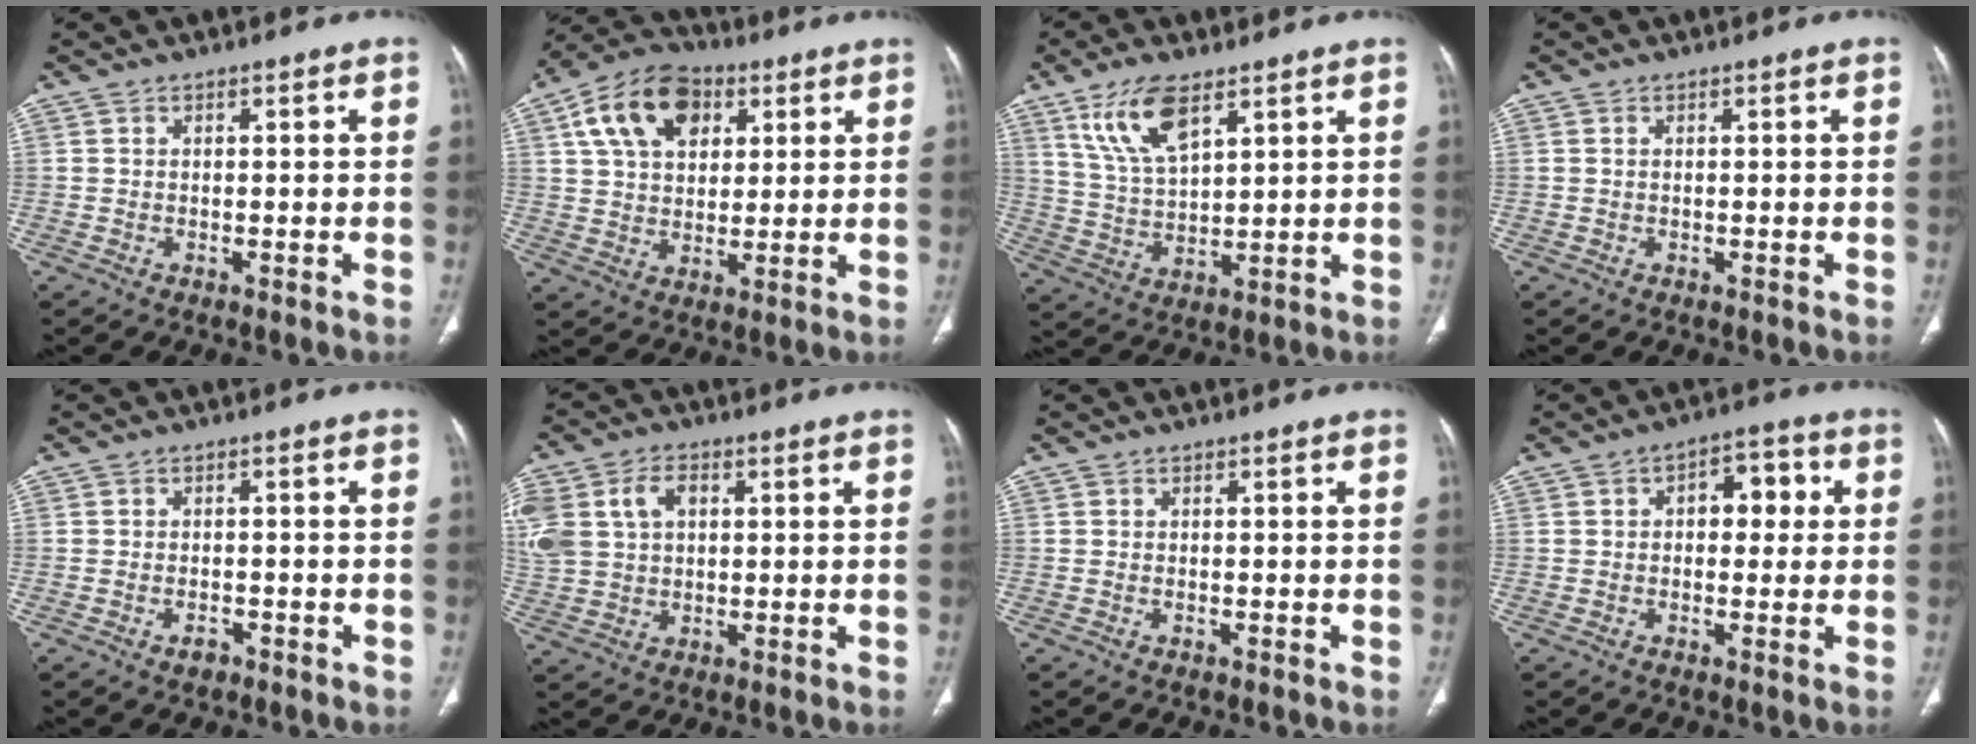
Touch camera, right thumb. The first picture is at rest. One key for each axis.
{"total": 15.0, "fx": 5.9, "fy": 9.9, "fz": 9.6, "tx": -0.150, "ty": 0.002, "tz": 0.099}
{"total": 10.5, "fx": 6.1, "fy": 4.2, "fz": 7.5, "tx": -0.142, "ty": -0.025, "tz": 0.131}
{"total": 0.0}
{"total": 1.9, "fx": -1.1, "fy": 1.1, "fz": 1.0, "tx": -0.017, "ty": 0.007, "tz": -0.015}
{"total": 15.4, "fx": 4.0, "fy": 11.5, "fz": 9.5, "tx": -0.240, "ty": 0.028, "tz": 0.085}
{"total": 0.0}
{"total": 7.0, "fx": 1.2, "fy": 4.4, "fz": 5.3, "tx": -0.038, "ty": 0.017, "tz": 0.011}